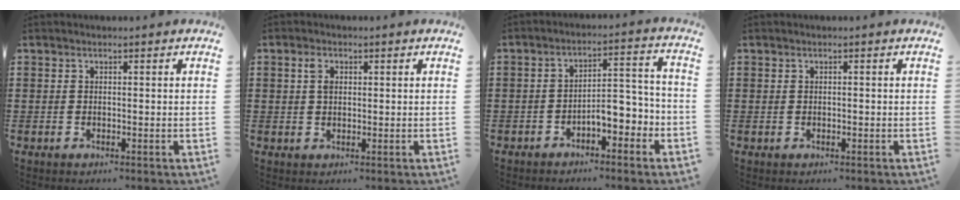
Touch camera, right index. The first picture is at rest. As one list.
[{"total": 2.3, "force": [0.7, 1.4, 1.7], "torque": [-0.038, 0.008, 0.011]}, {"total": 5.1, "force": [-3.1, 2.0, 3.5], "torque": [-0.053, 0.005, -0.063]}, {"total": 0.0}]